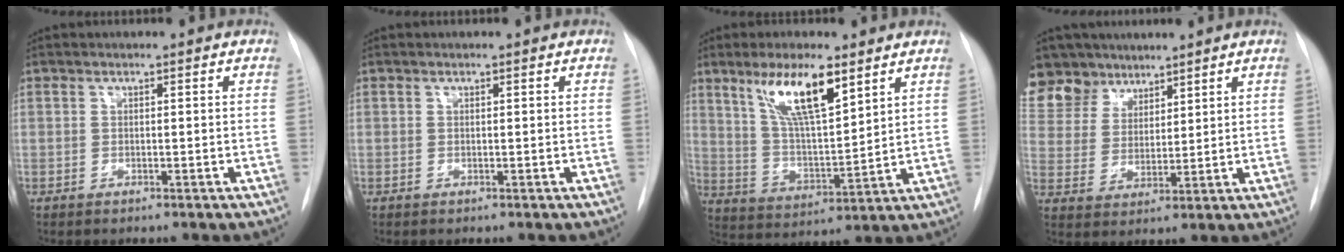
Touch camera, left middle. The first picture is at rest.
{"total": 0.0}
{"total": 11.6, "force": [6.8, 2.2, 9.1], "torque": [-0.173, 0.000, 0.130]}
{"total": 13.7, "force": [10.5, 8.2, 2.9], "torque": [-0.075, 0.034, 0.208]}